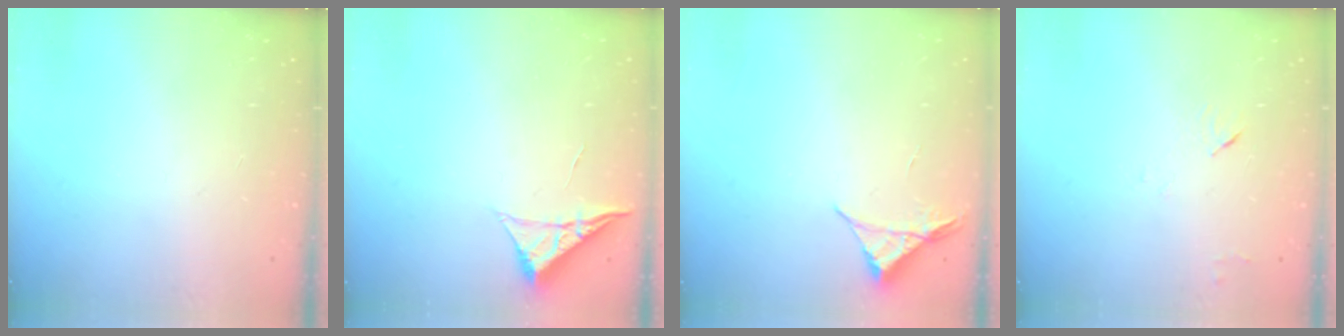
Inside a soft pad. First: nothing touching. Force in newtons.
{"total": 4.7, "press": 4.7, "slide": 0.7}
{"total": 3.4, "press": 3.4, "slide": 0.6}
{"total": 3.7, "press": 3.6, "slide": 0.5}